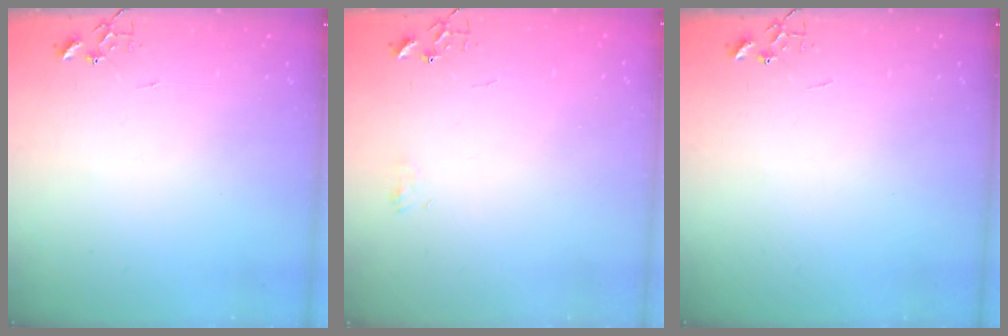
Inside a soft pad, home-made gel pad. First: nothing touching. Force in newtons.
{"total": 5.1, "press": 5.1, "slide": 0.6}
{"total": 0.0}